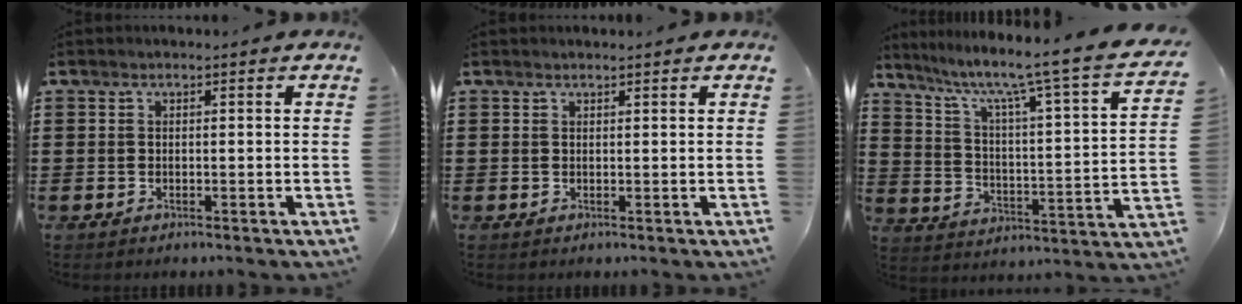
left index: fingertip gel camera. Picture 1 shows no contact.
{"total": 0.6, "force": [0.6, 0.0, 0.1], "torque": [-0.003, -0.001, 0.011]}
{"total": 7.3, "force": [5.6, -0.5, 4.6], "torque": [-0.104, -0.057, 0.077]}